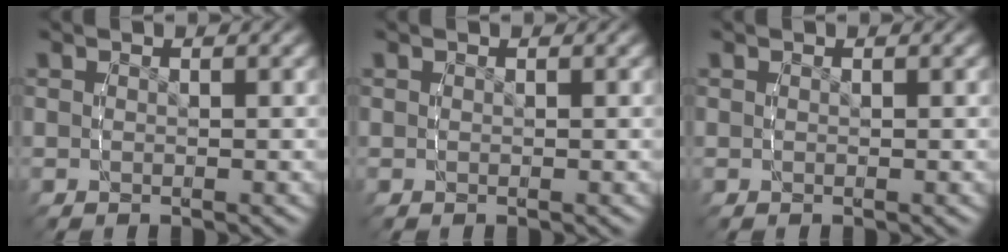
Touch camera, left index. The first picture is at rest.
{"total": 0.0}
{"total": 0.0}